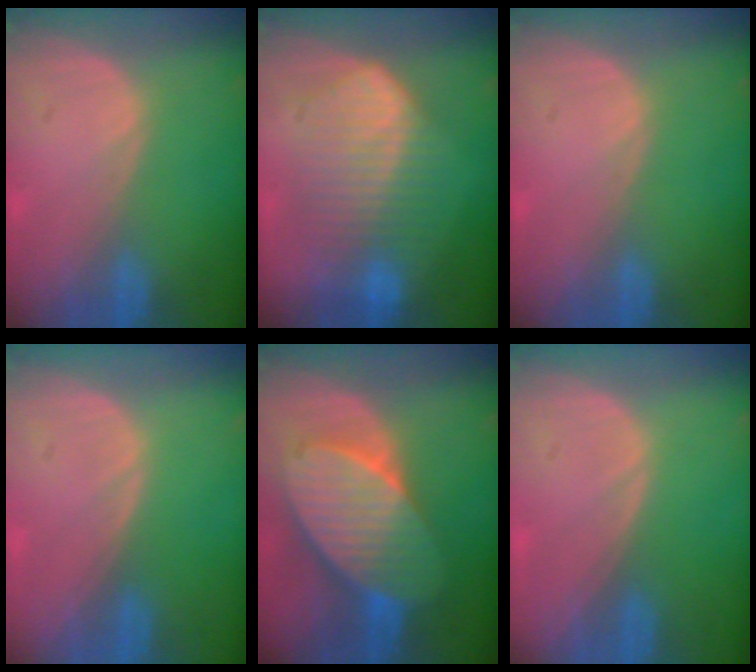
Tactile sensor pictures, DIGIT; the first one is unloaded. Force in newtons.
{"total": 9.5, "press": 9.5, "slide": 0.3}
{"total": 0.0}
{"total": 0.0}
{"total": 10.3, "press": 10.3, "slide": 0.7}
{"total": 0.0}